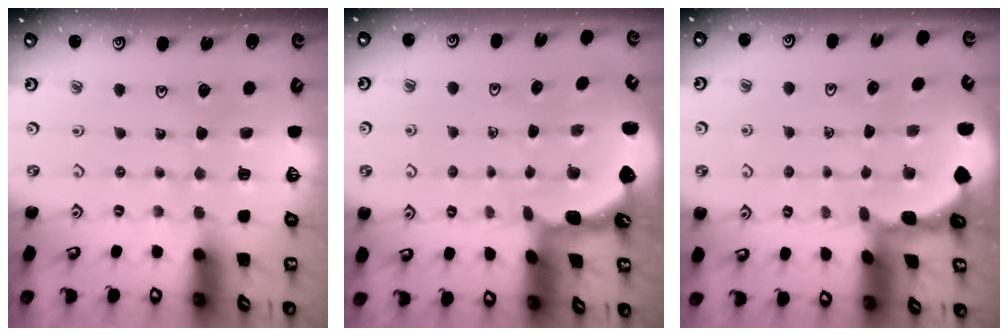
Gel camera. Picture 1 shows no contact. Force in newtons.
{"total": 1.5, "press": 1.5, "slide": 0.2}
{"total": 1.5, "press": 1.5, "slide": 0.1}